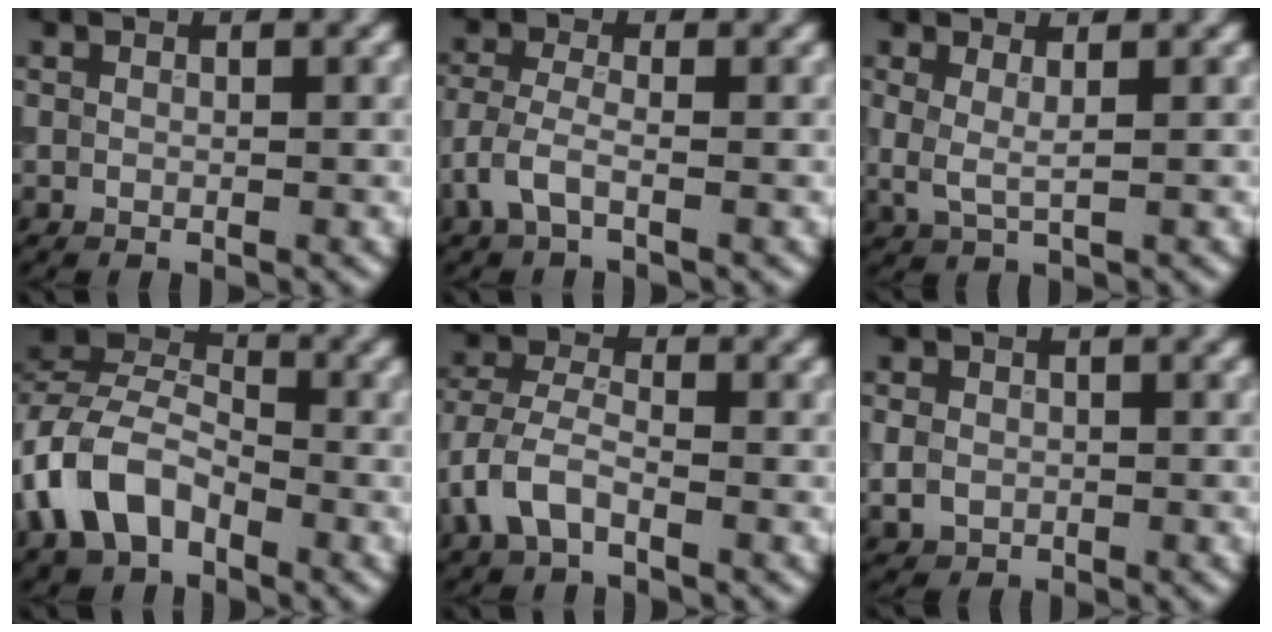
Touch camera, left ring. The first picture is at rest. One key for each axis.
{"total": 2.8, "fx": -1.4, "fy": 1.1, "fz": 2.1, "tx": -0.053, "ty": 0.002, "tz": -0.039}
{"total": 1.6, "fx": 0.6, "fy": 0.5, "fz": 1.4, "tx": -0.031, "ty": -0.007, "tz": 0.012}
{"total": 6.5, "fx": -3.3, "fy": 4.1, "fz": 3.7, "tx": -0.069, "ty": 0.008, "tz": -0.077}
{"total": 3.9, "fx": -1.8, "fy": 2.2, "fz": 2.7, "tx": -0.066, "ty": 0.004, "tz": -0.047}
{"total": 1.8, "fx": -0.2, "fy": 1.6, "fz": 0.9, "tx": -0.016, "ty": -0.004, "tz": -0.006}